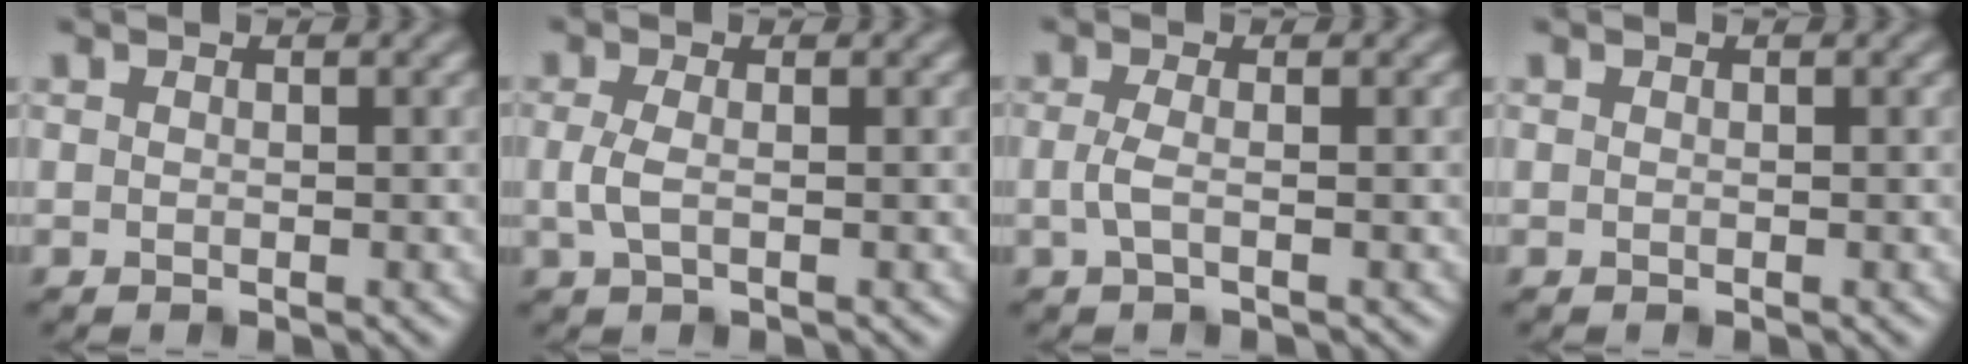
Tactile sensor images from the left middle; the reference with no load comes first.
{"total": 1.9, "force": [-0.1, 0.8, 1.7], "torque": [-0.042, -0.001, -0.004]}
{"total": 1.6, "force": [-0.2, 0.5, 1.5], "torque": [-0.037, -0.003, -0.008]}
{"total": 0.0}